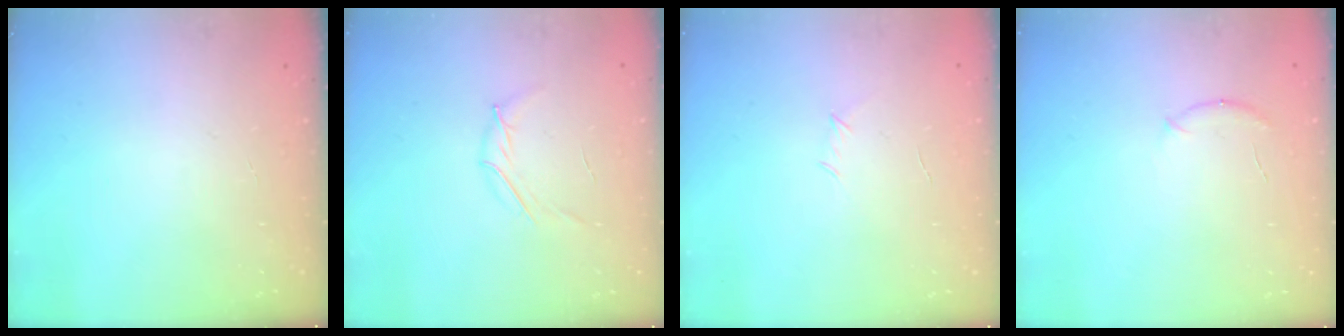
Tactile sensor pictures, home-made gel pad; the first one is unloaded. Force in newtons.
{"total": 2.8, "press": 2.7, "slide": 0.7}
{"total": 3.7, "press": 3.5, "slide": 0.9}
{"total": 6.3, "press": 6.1, "slide": 1.8}